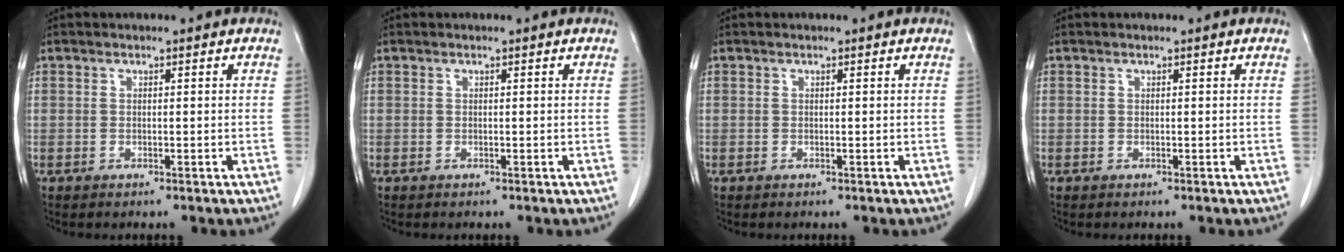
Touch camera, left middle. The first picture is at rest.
{"total": 0.0}
{"total": 0.0}
{"total": 0.0}